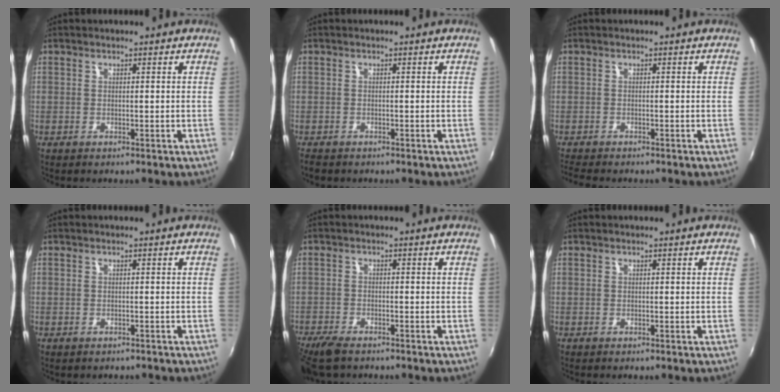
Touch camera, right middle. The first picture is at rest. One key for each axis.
{"total": 2.0, "fx": -1.7, "fy": 0.8, "fz": 0.7, "tx": -0.018, "ty": -0.009, "tz": -0.028}
{"total": 3.8, "fx": -3.4, "fy": 0.7, "fz": 1.4, "tx": -0.038, "ty": -0.020, "tz": -0.061}
{"total": 0.9, "fx": -0.7, "fy": 0.5, "fz": 0.2, "tx": -0.008, "ty": -0.002, "tz": -0.009}
{"total": 6.3, "fx": -5.2, "fy": 1.9, "fz": 3.2, "tx": -0.088, "ty": -0.028, "tz": -0.099}
{"total": 0.0}